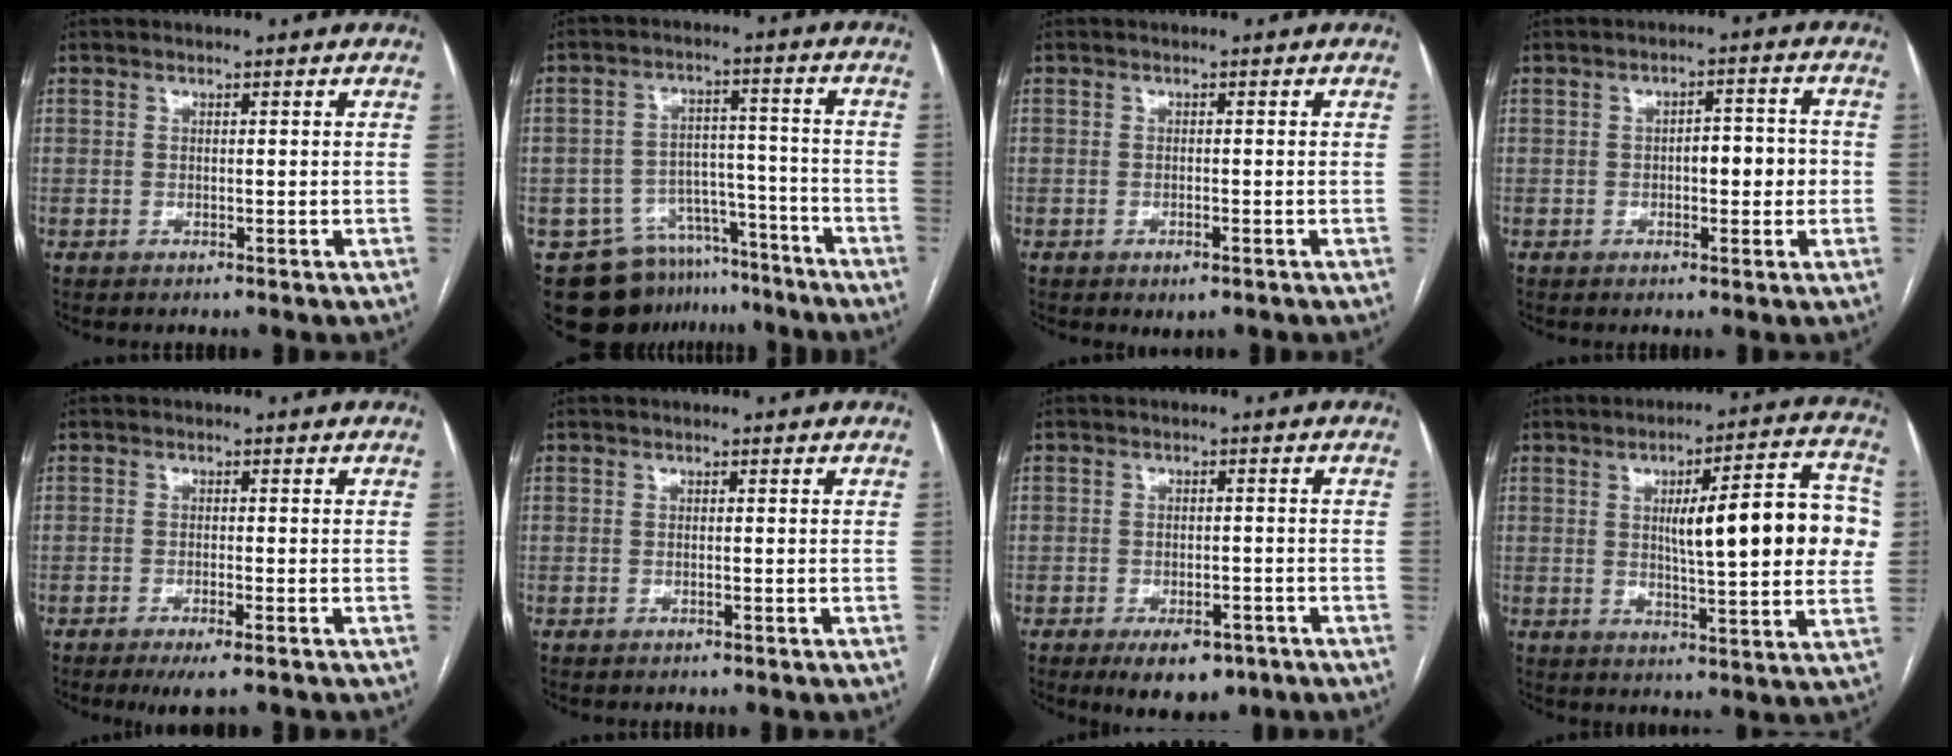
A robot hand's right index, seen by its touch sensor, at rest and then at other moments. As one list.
[{"total": 13.3, "force": [-10.7, 7.6, 2.1], "torque": [-0.027, 0.046, -0.153]}, {"total": 1.9, "force": [-1.0, 0.7, 1.4], "torque": [-0.022, -0.003, -0.009]}, {"total": 5.0, "force": [-0.5, 2.1, 4.5], "torque": [-0.060, 0.018, -0.006]}, {"total": 4.0, "force": [-2.6, 0.3, 3.0], "torque": [-0.048, -0.011, -0.042]}, {"total": 0.0}, {"total": 7.0, "force": [-4.5, 3.5, 4.0], "torque": [-0.054, 0.000, -0.061]}, {"total": 16.3, "force": [2.0, 3.1, 15.9], "torque": [-0.209, 0.029, 0.029]}]